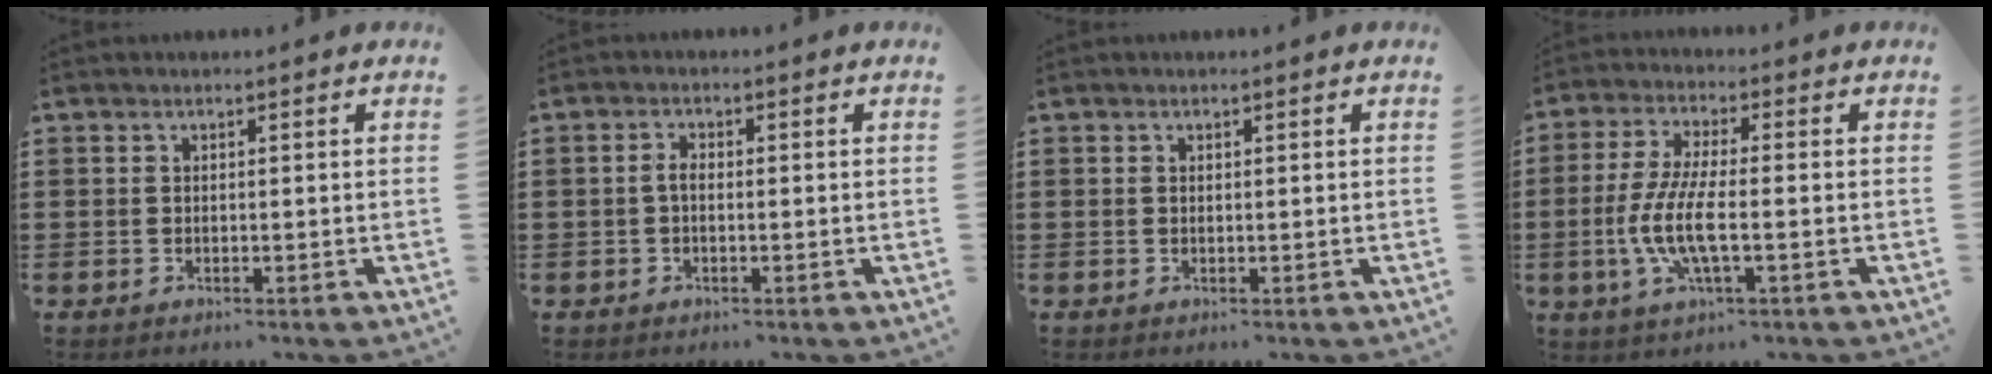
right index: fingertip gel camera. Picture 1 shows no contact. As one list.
[{"total": 1.6, "force": [-0.5, 0.6, 1.4], "torque": [-0.036, -0.003, -0.012]}, {"total": 0.0}, {"total": 8.1, "force": [-2.4, 1.9, 7.4], "torque": [-0.167, -0.014, -0.053]}]